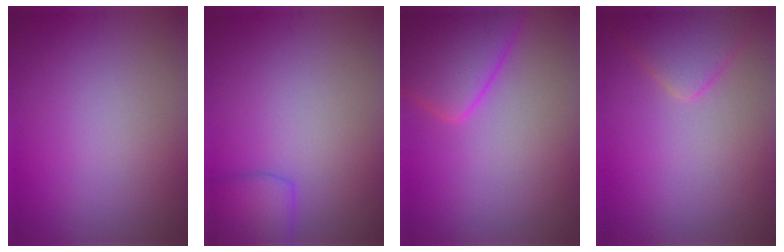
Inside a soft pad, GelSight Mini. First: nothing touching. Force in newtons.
{"total": 2.7, "press": 2.6, "slide": 0.2}
{"total": 6.1, "press": 6.1, "slide": 0.5}
{"total": 3.3, "press": 3.3, "slide": 0.3}